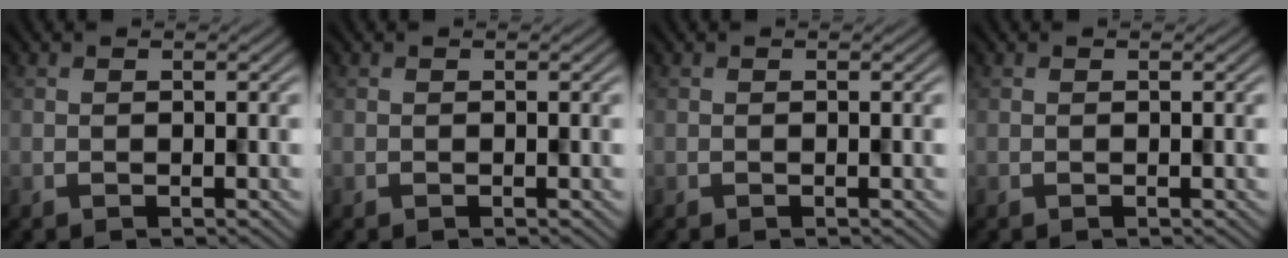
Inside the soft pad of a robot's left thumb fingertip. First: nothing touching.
{"total": 0.0}
{"total": 0.0}
{"total": 0.0}